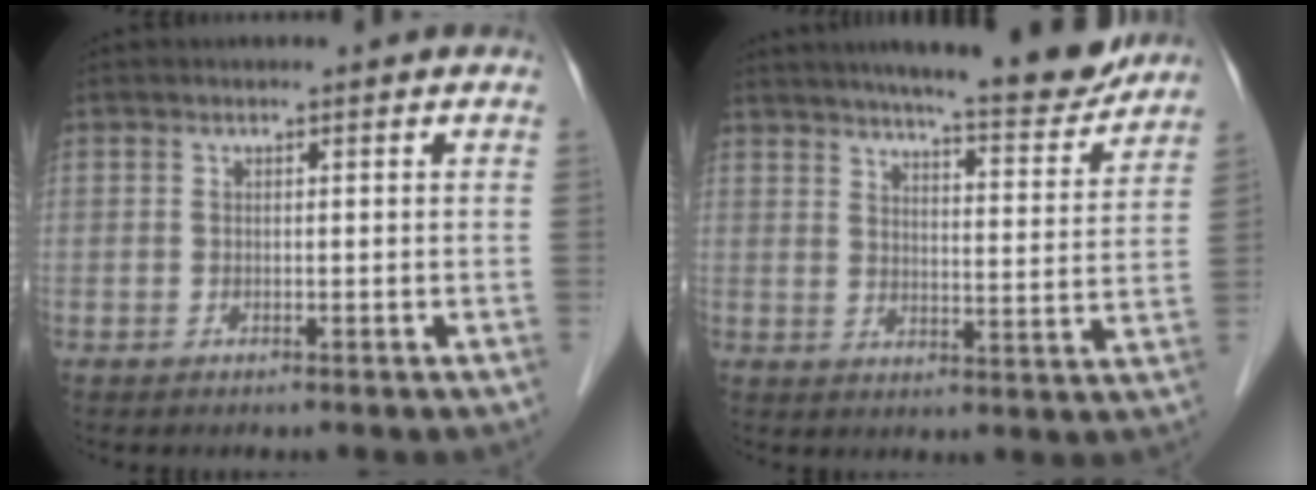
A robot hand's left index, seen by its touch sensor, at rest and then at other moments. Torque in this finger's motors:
{"motor_torque": [0.33, -0.22, 0.63, 0.14]}